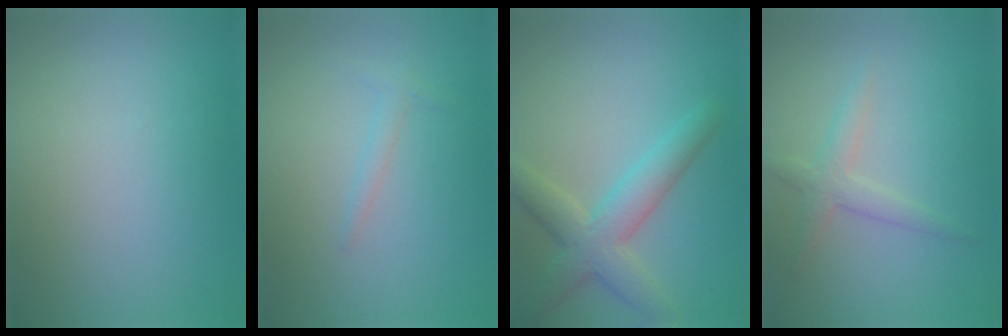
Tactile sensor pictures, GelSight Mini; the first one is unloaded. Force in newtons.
{"total": 1.0, "press": 1.0, "slide": 0.1}
{"total": 4.9, "press": 4.9, "slide": 0.3}
{"total": 2.2, "press": 2.2, "slide": 0.1}